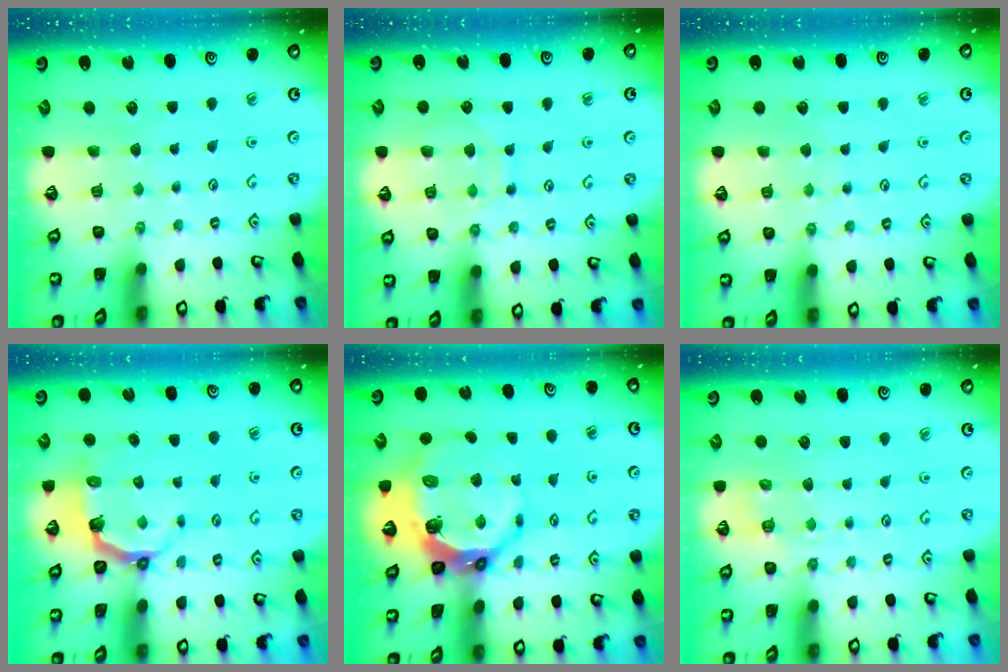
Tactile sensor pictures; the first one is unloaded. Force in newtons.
{"total": 9.3, "press": 9.3, "slide": 0.8}
{"total": 2.8, "press": 2.7, "slide": 0.5}
{"total": 4.3, "press": 2.8, "slide": 3.3}
{"total": 11.1, "press": 10.2, "slide": 4.4}
{"total": 4.8, "press": 4.6, "slide": 1.3}